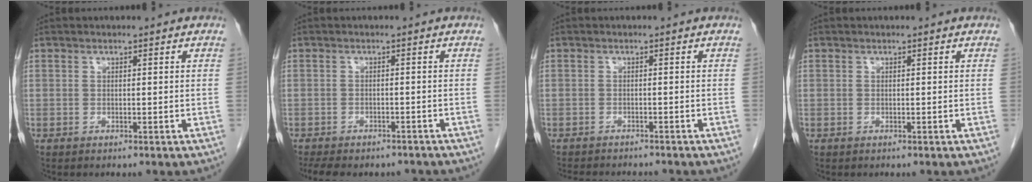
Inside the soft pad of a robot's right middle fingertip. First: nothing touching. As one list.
[{"total": 10.1, "force": [-8.5, 3.7, 3.8], "torque": [-0.076, -0.002, -0.109]}, {"total": 7.3, "force": [-6.7, 1.4, 2.5], "torque": [-0.038, -0.008, -0.091]}, {"total": 0.0}]